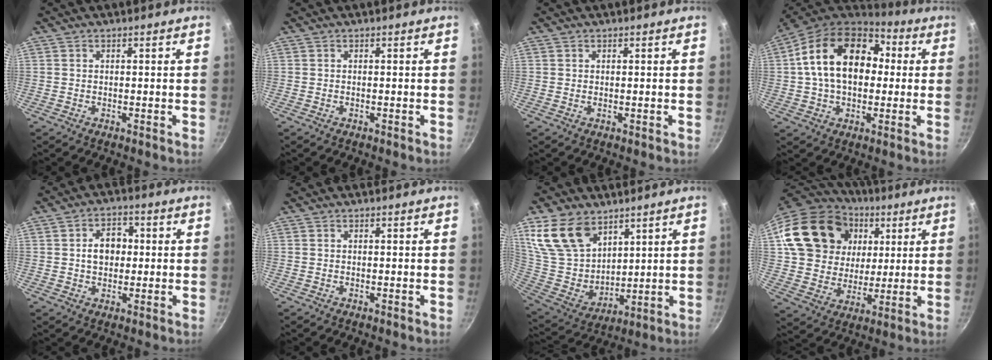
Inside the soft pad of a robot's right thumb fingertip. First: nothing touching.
{"total": 0.0}
{"total": 0.0}
{"total": 20.1, "force": [3.0, 13.7, 14.4], "torque": [-0.218, 0.031, 0.037]}
{"total": 6.4, "force": [0.5, 4.9, 4.2], "torque": [-0.033, 0.012, 0.001]}
{"total": 0.0}
{"total": 16.8, "force": [9.7, 10.8, 8.4], "torque": [-0.135, -0.055, 0.205]}
{"total": 23.6, "force": [8.0, 18.6, 12.2], "torque": [-0.214, 0.010, 0.147]}